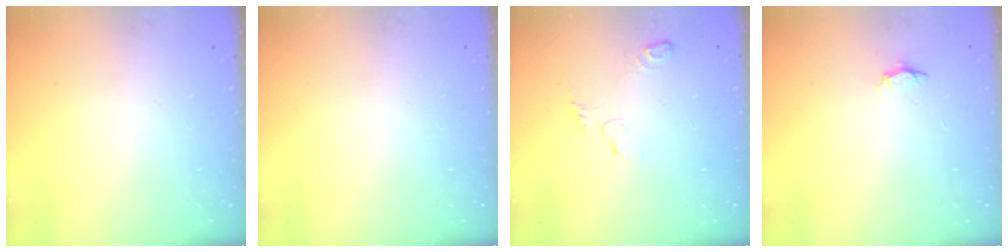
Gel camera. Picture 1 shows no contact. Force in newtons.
{"total": 0.0}
{"total": 5.4, "press": 5.4, "slide": 0.5}
{"total": 2.8, "press": 2.8, "slide": 0.3}